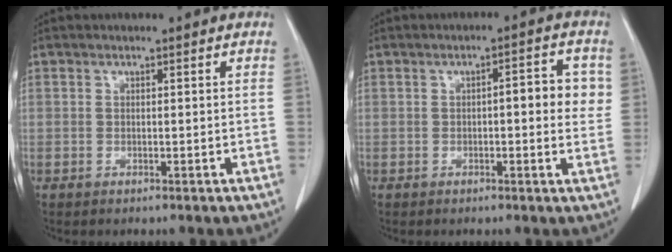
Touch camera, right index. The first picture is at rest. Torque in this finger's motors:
{"motor_torque": [0.51, -0.02, 0.09, 0.05]}